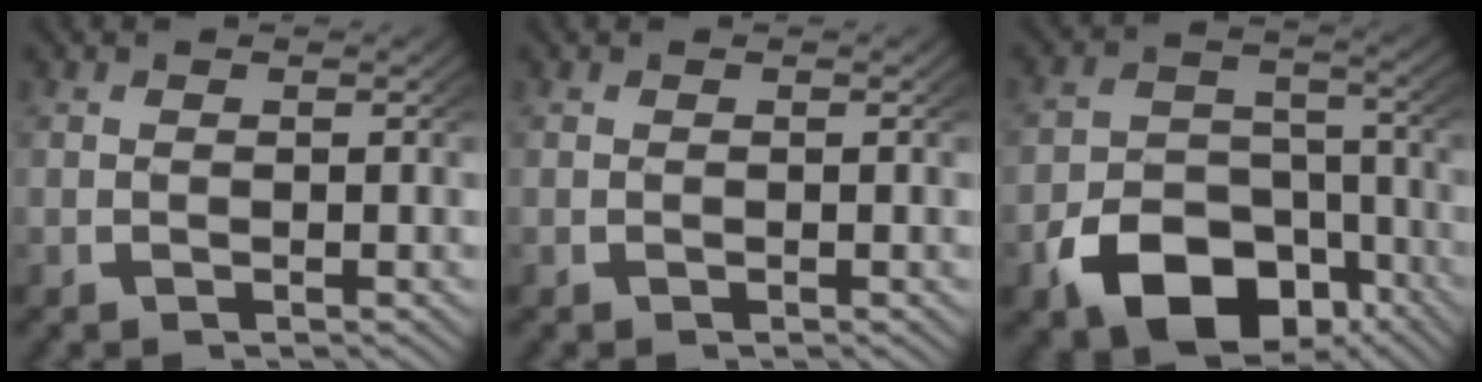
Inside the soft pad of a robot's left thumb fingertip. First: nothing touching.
{"total": 0.0}
{"total": 10.8, "force": [-5.6, 7.3, 5.6], "torque": [-0.099, -0.039, -0.078]}